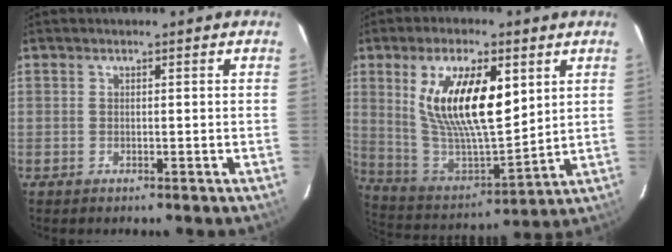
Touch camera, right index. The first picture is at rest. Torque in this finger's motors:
{"motor_torque": [1.13, 0.60, 1.05, 0.21]}